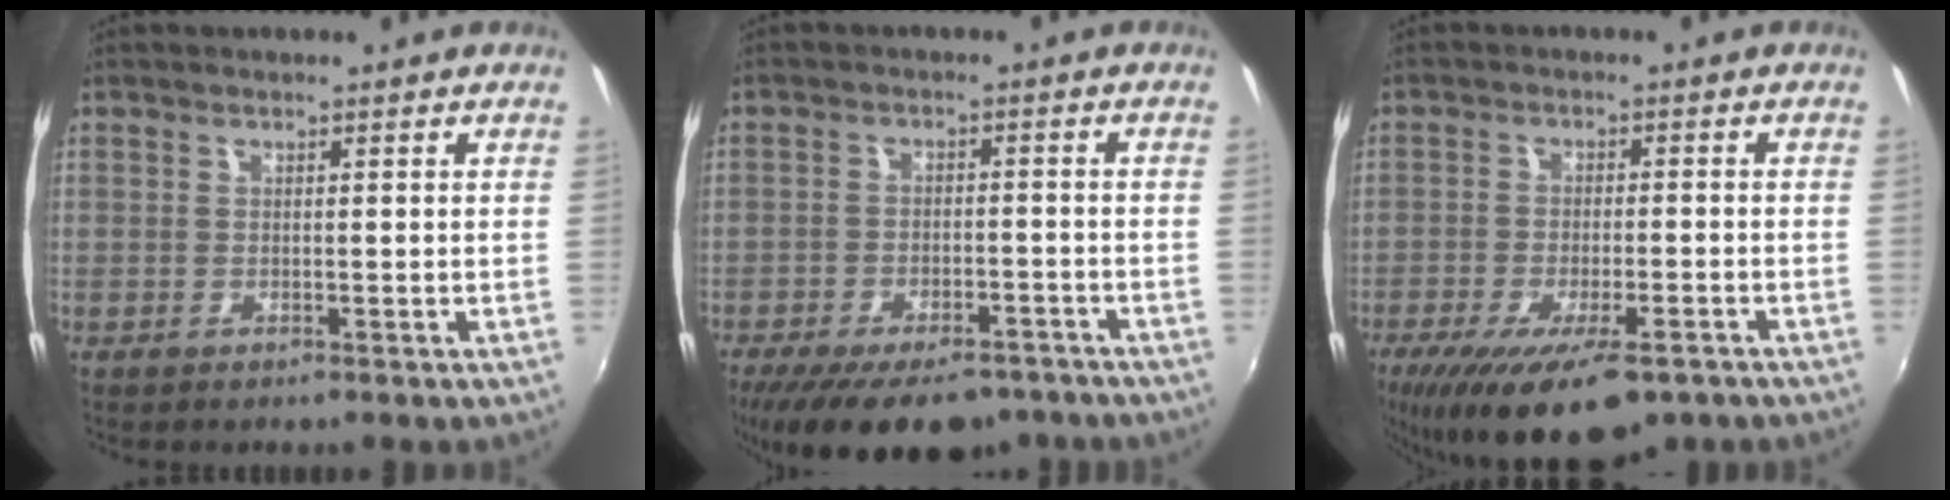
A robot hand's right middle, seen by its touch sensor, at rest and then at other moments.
{"total": 17.6, "force": [-13.2, 7.1, 9.2], "torque": [-0.186, -0.032, -0.191]}
{"total": 16.6, "force": [-11.0, 5.7, 11.1], "torque": [-0.217, -0.049, -0.168]}